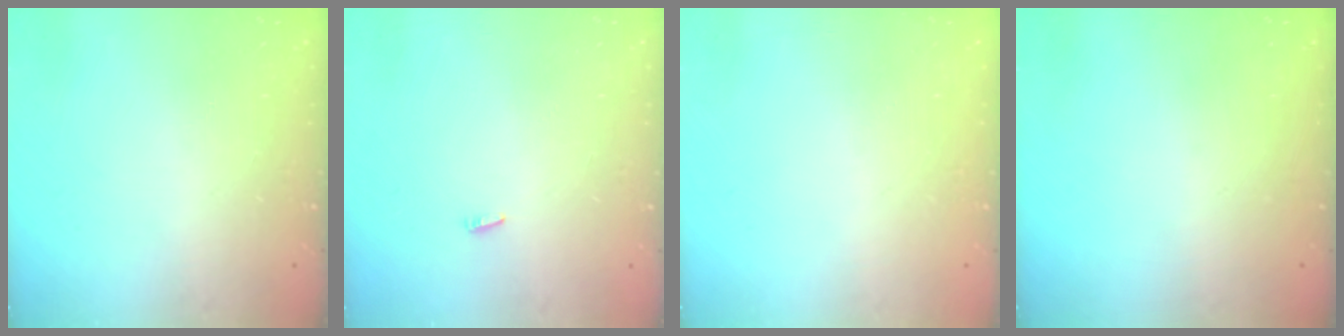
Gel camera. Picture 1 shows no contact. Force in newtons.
{"total": 2.1, "press": 1.9, "slide": 0.7}
{"total": 0.0}
{"total": 0.0}